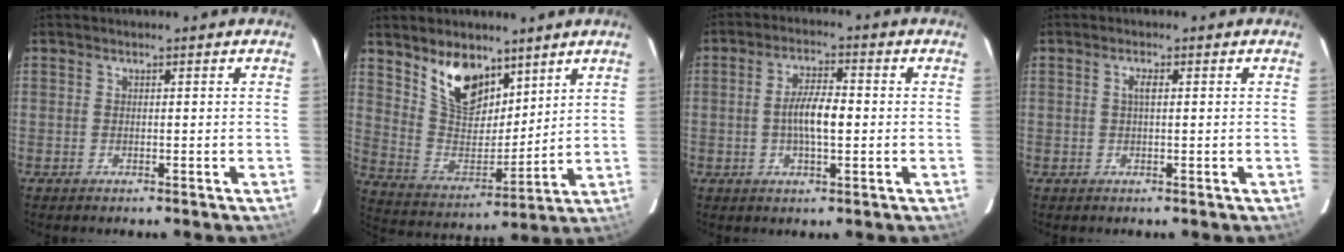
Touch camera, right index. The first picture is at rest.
{"total": 13.5, "force": [8.8, 7.1, 7.4], "torque": [-0.142, -0.003, 0.174]}
{"total": 6.4, "force": [-0.5, 2.0, 6.0], "torque": [-0.112, 0.007, -0.009]}
{"total": 1.5, "force": [0.3, 0.4, 1.4], "torque": [-0.027, 0.004, 0.003]}